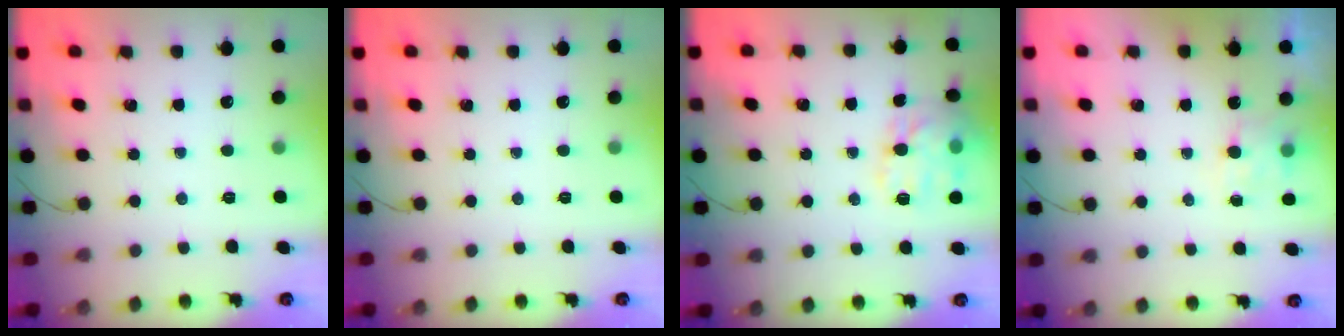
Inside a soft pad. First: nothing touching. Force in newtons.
{"total": 0.0}
{"total": 14.0, "press": 13.9, "slide": 0.6}
{"total": 5.3, "press": 5.2, "slide": 1.1}